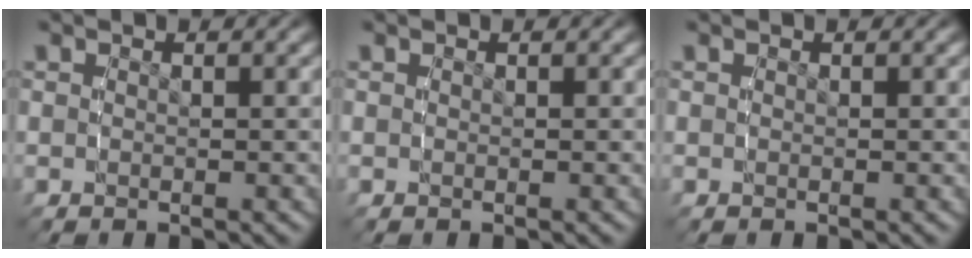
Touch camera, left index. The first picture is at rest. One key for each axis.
{"total": 0.0}
{"total": 0.0}